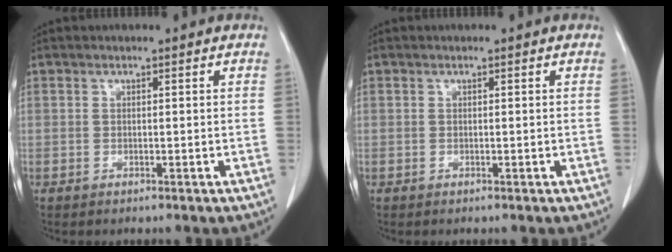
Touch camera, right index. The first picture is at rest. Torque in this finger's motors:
{"motor_torque": [0.01, -0.01, 0.01, 0.00]}